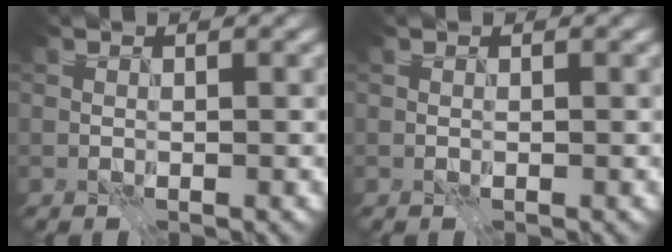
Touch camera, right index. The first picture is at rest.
{"total": 0.0}